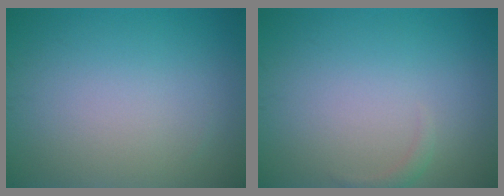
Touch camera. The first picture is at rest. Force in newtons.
{"total": 0.8, "press": 0.8, "slide": 0.1}